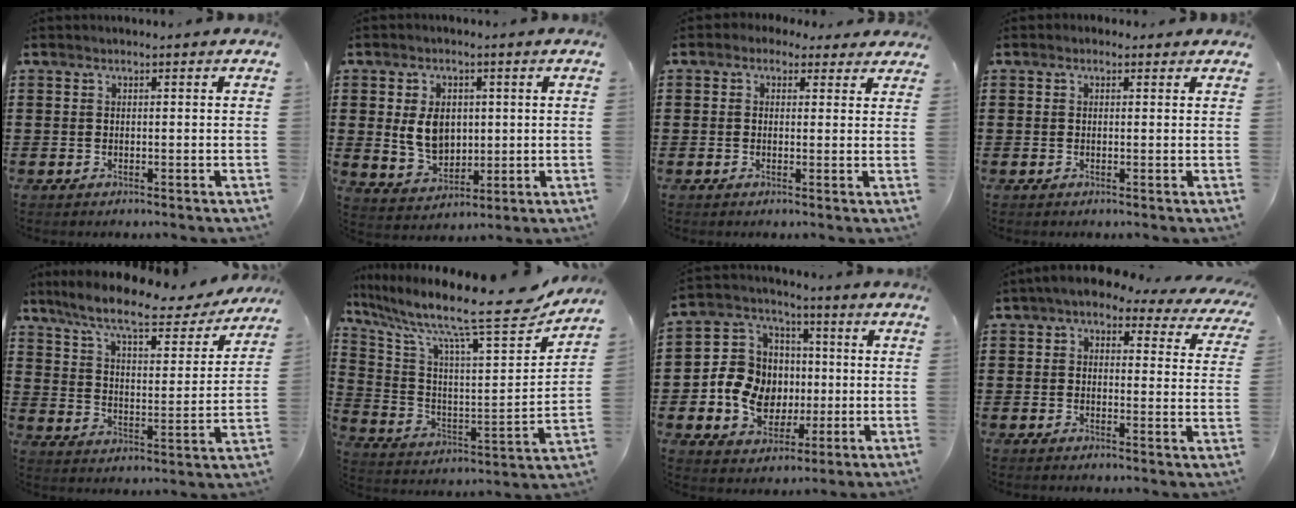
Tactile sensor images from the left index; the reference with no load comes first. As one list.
[{"total": 6.7, "force": [0.9, 4.9, 4.5], "torque": [-0.096, 0.008, 0.014]}, {"total": 1.7, "force": [0.8, 1.4, 0.6], "torque": [-0.018, 0.009, 0.014]}, {"total": 0.8, "force": [0.1, 0.6, 0.4], "torque": [-0.010, 0.006, 0.002]}, {"total": 9.2, "force": [7.5, 1.3, 5.2], "torque": [-0.120, -0.039, 0.124]}, {"total": 13.4, "force": [10.5, 1.8, 8.0], "torque": [-0.175, -0.076, 0.161]}, {"total": 10.3, "force": [-1.1, 9.3, 4.2], "torque": [-0.130, 0.017, -0.013]}, {"total": 4.0, "force": [3.2, 1.4, 1.9], "torque": [-0.052, -0.014, 0.053]}]